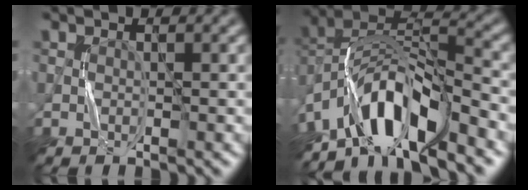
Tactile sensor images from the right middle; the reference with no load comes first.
{"total": 9.2, "force": [-6.4, 2.9, 6.0], "torque": [-0.094, 0.008, -0.126]}